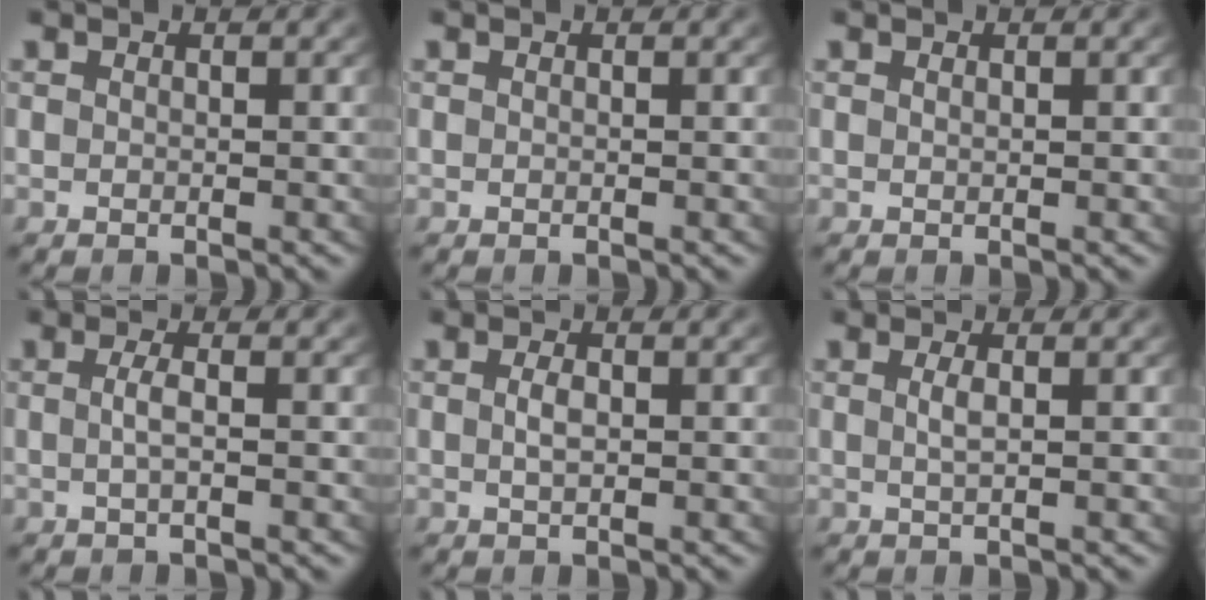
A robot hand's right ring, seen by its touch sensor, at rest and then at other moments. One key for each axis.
{"total": 0.0}
{"total": 0.0}
{"total": 1.4, "fx": -0.4, "fy": -0.2, "fz": 1.4, "tx": -0.034, "ty": -0.007, "tz": -0.002}
{"total": 1.1, "fx": -0.1, "fy": 0.3, "fz": 1.1, "tx": -0.027, "ty": -0.008, "tz": 0.004}
{"total": 1.2, "fx": 0.1, "fy": -0.1, "fz": 1.2, "tx": -0.030, "ty": -0.010, "tz": 0.008}